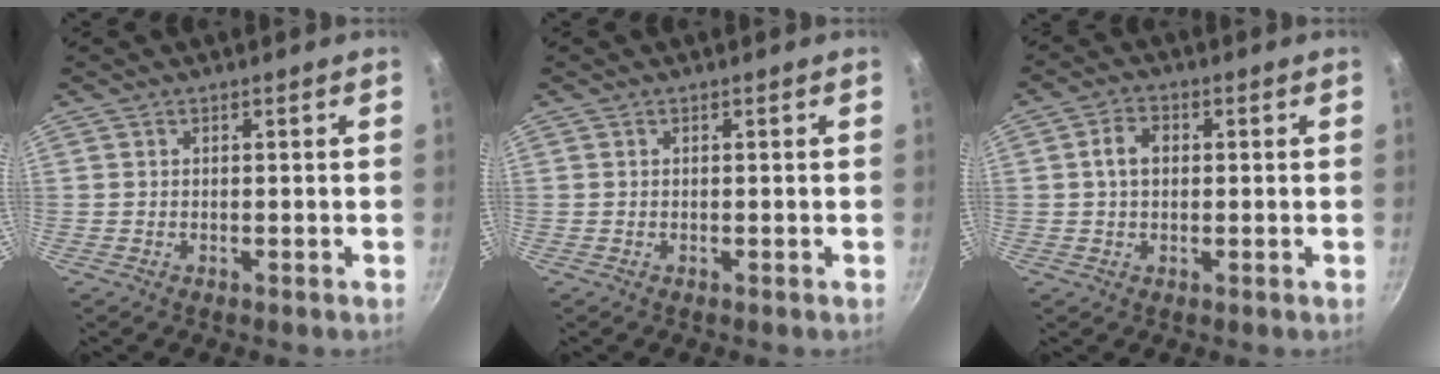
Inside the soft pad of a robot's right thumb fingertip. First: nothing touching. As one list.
[{"total": 0.0}, {"total": 4.6, "force": [0.5, 3.3, 3.2], "torque": [-0.045, 0.012, 0.003]}]